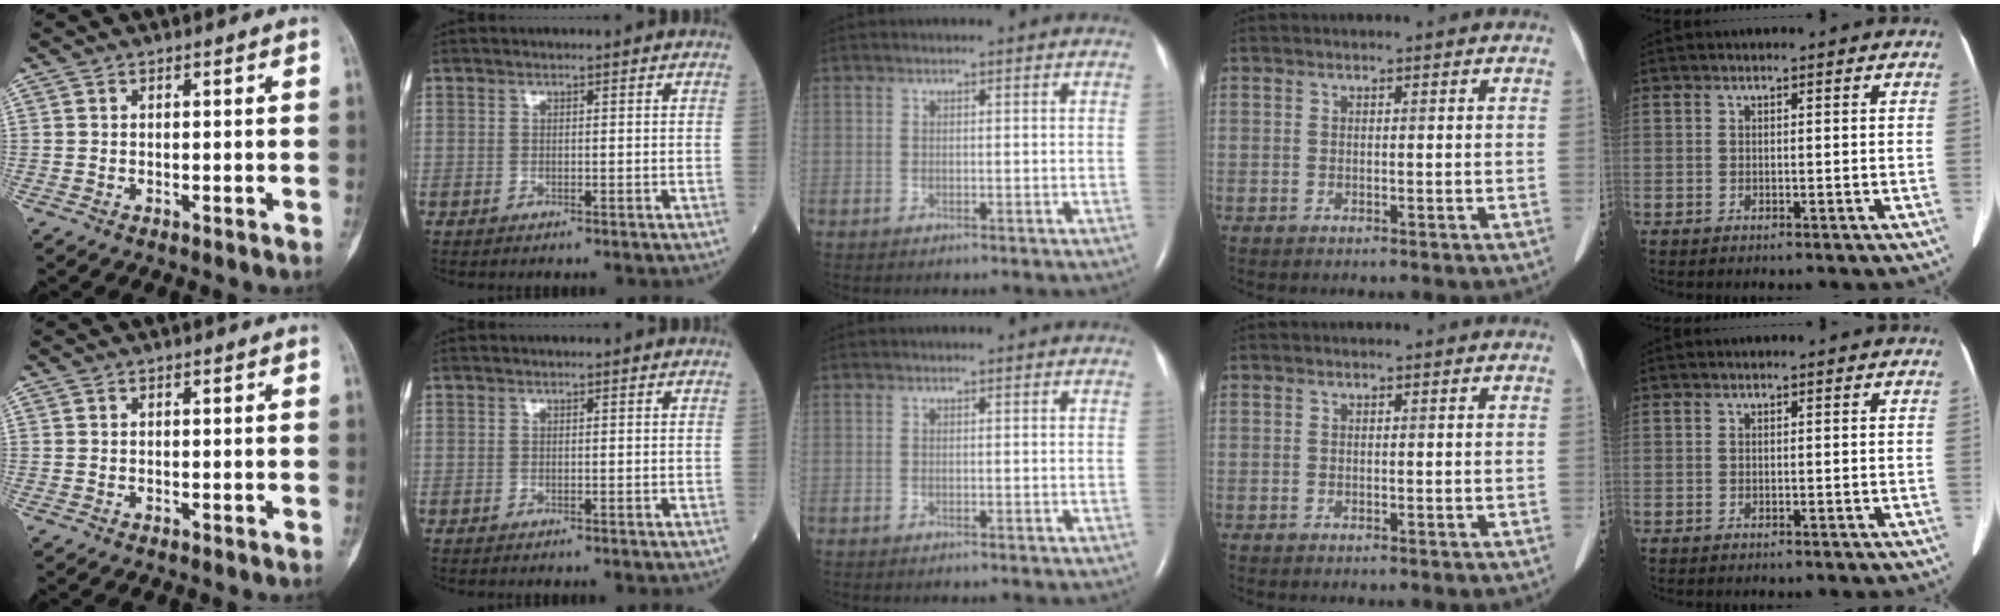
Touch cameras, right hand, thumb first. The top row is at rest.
{}